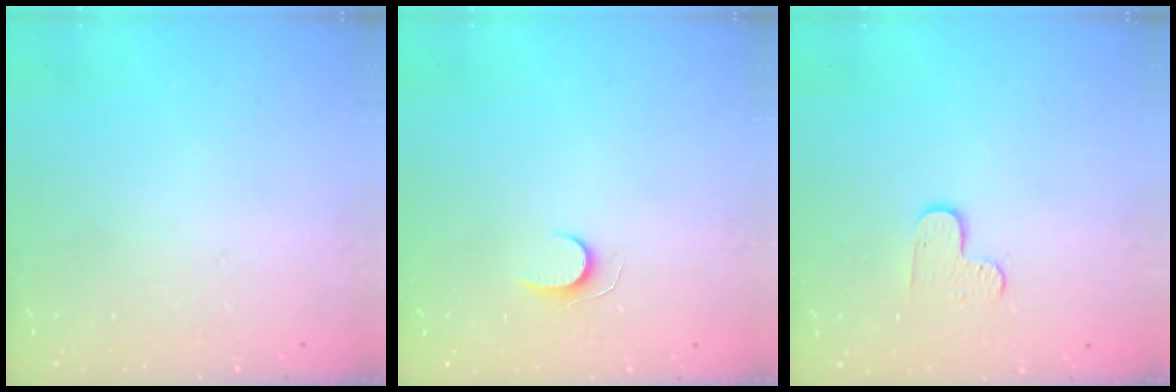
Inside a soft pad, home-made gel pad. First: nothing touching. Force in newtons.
{"total": 5.4, "press": 5.4, "slide": 0.5}
{"total": 5.5, "press": 5.5, "slide": 0.4}